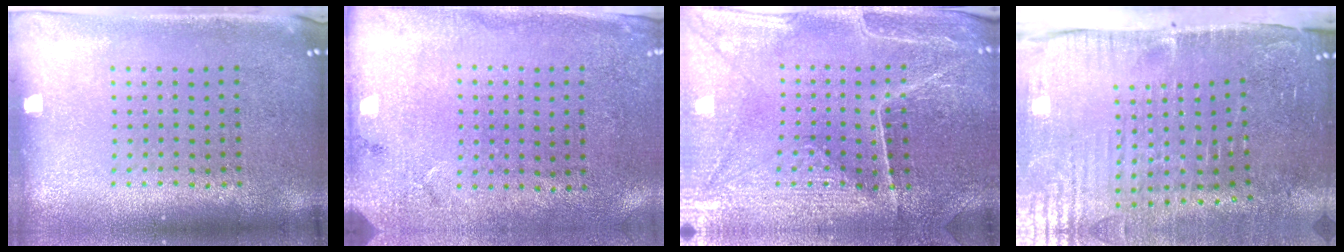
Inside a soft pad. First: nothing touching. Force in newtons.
{"total": 2.7, "press": 2.1, "slide": 1.7}
{"total": 2.9, "press": 2.9, "slide": 0.2}
{"total": 5.1, "press": 4.3, "slide": 2.8}